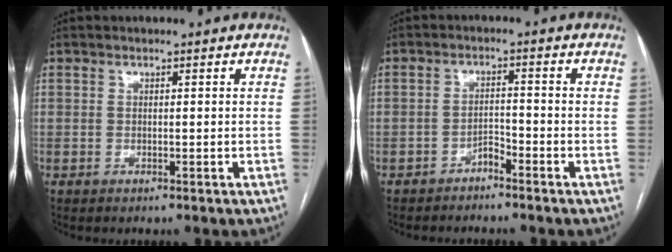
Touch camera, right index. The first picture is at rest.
{"total": 2.2, "force": [-1.9, 0.6, 0.8], "torque": [-0.010, 0.003, -0.035]}